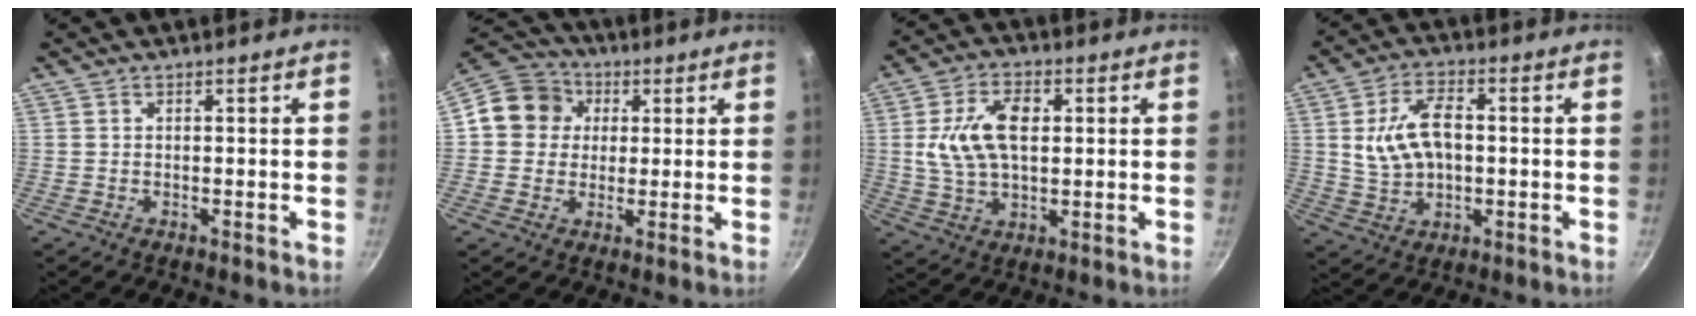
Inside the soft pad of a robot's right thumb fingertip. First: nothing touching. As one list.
[{"total": 10.4, "force": [1.8, 9.5, 3.8], "torque": [-0.034, 0.017, 0.011]}, {"total": 12.2, "force": [1.7, 7.5, 9.4], "torque": [-0.156, 0.007, 0.026]}, {"total": 10.9, "force": [0.7, 6.7, 8.5], "torque": [-0.143, 0.013, 0.015]}]